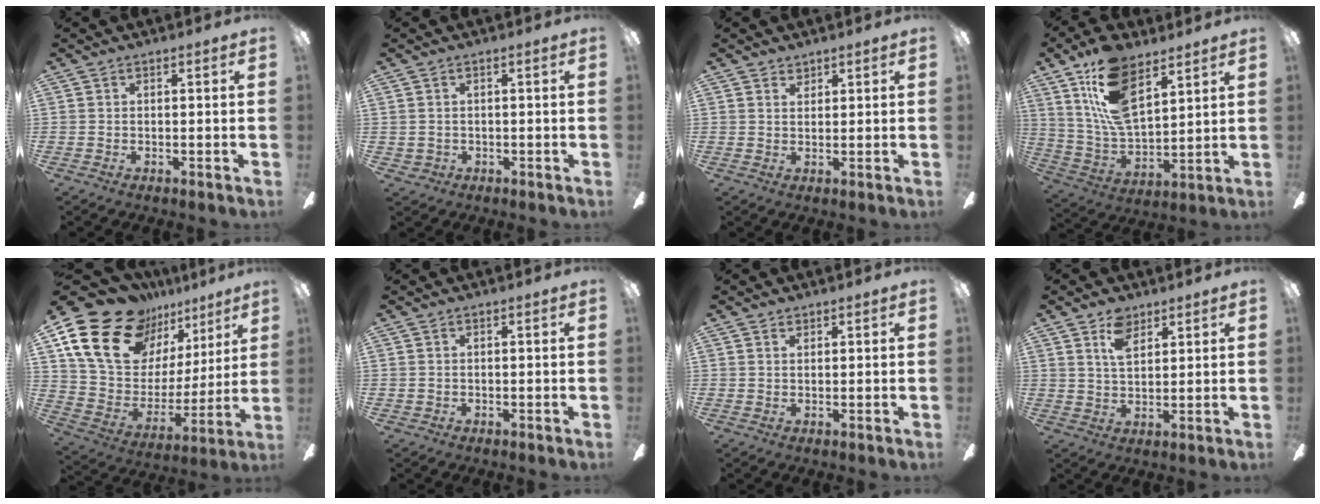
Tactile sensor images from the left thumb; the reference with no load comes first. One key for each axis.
{"total": 1.4, "fx": -0.1, "fy": 1.4, "fz": 0.2, "tx": -0.006, "ty": 0.001, "tz": -0.004}
{"total": 1.7, "fx": 1.5, "fy": 0.9, "fz": 0.3, "tx": 0.002, "ty": -0.004, "tz": 0.027}
{"total": 17.6, "fx": 9.8, "fy": 8.7, "fz": 11.8, "tx": -0.247, "ty": -0.036, "tz": 0.176}
{"total": 22.4, "fx": 14.7, "fy": 13.3, "fz": 10.4, "tx": -0.199, "ty": -0.090, "tz": 0.279}
{"total": 0.6, "fx": -0.2, "fy": 0.6, "fz": 0.1, "tx": -0.001, "ty": 0.004, "tz": -0.005}
{"total": 1.0, "fx": 0.7, "fy": 0.6, "fz": 0.3, "tx": -0.007, "ty": 0.001, "tz": 0.014}
{"total": 6.5, "fx": 4.1, "fy": 3.5, "fz": 3.7, "tx": -0.068, "ty": -0.005, "tz": 0.073}